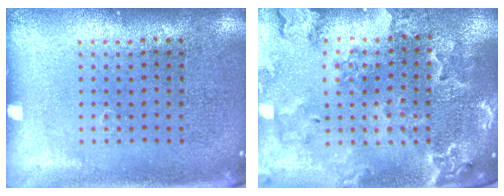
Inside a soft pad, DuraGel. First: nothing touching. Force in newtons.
{"total": 1.9, "press": 1.9, "slide": 0.3}